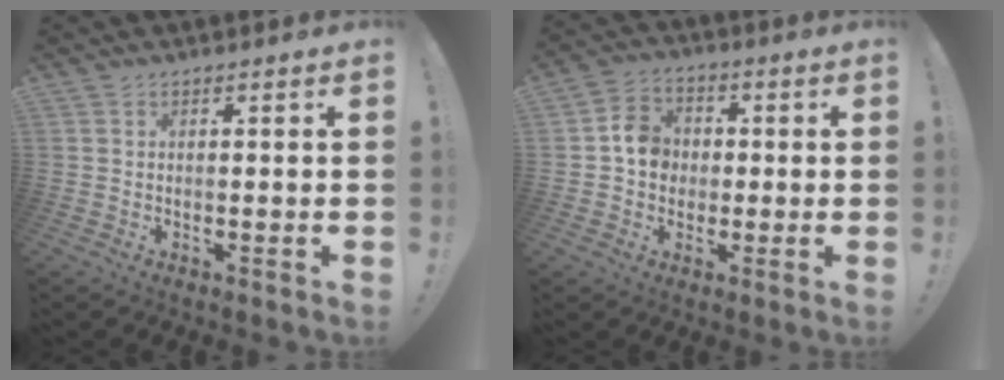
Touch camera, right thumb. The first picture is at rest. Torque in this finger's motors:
{"motor_torque": [0.08, 0.31, 0.12, 0.38, 0.20]}